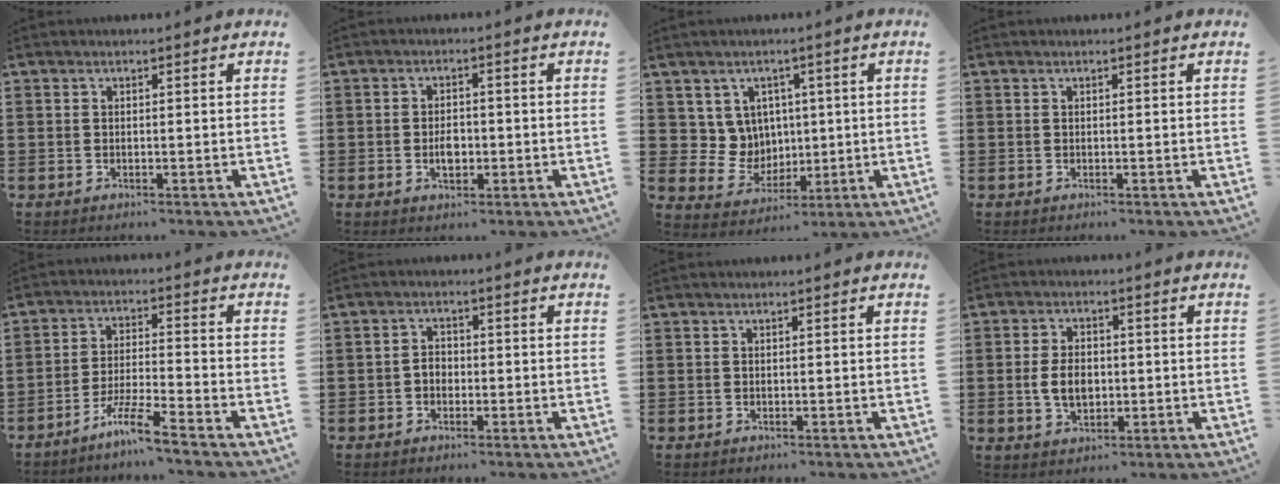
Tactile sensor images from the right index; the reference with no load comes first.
{"total": 3.2, "force": [-0.6, 1.9, 2.5], "torque": [-0.041, 0.000, -0.012]}
{"total": 6.4, "force": [2.2, 5.9, 1.3], "torque": [-0.049, -0.002, 0.044]}
{"total": 0.0}
{"total": 6.4, "force": [-5.2, -0.3, 3.7], "torque": [-0.090, -0.011, -0.103]}
{"total": 1.9, "force": [-0.6, 1.4, 1.2], "torque": [-0.024, 0.005, -0.014]}
{"total": 0.0}
{"total": 5.0, "force": [-0.4, 3.2, 3.9], "torque": [-0.083, 0.000, -0.013]}